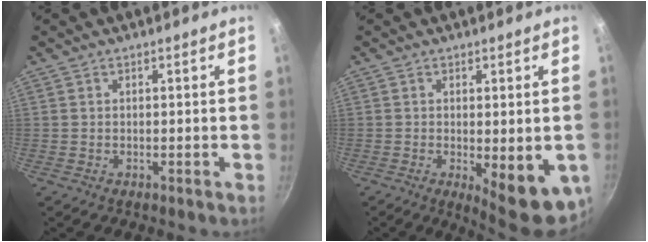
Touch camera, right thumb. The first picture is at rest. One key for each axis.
{"total": 10.8, "fx": -2.2, "fy": 3.3, "fz": 10.1, "tx": -0.108, "ty": -0.009, "tz": -0.018}